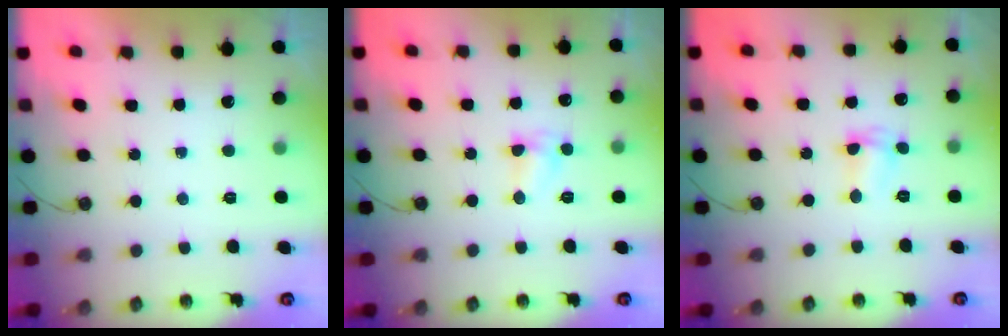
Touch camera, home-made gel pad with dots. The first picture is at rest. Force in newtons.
{"total": 6.3, "press": 6.3, "slide": 0.7}
{"total": 2.6, "press": 2.6, "slide": 0.4}